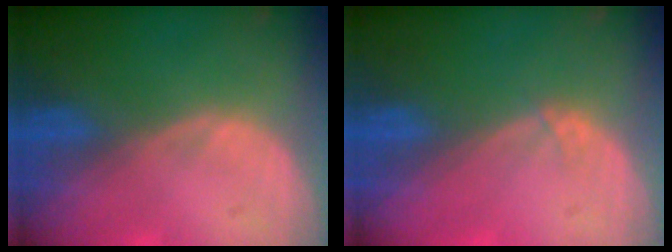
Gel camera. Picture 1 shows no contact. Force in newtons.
{"total": 0.7, "press": 0.6, "slide": 0.3}